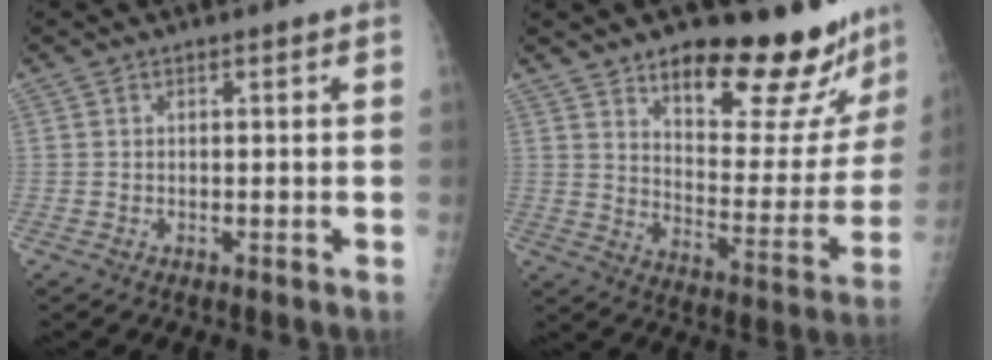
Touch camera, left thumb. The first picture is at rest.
{"total": 22.8, "force": [18.1, 7.1, 12.0], "torque": [-0.113, -0.121, 0.246]}